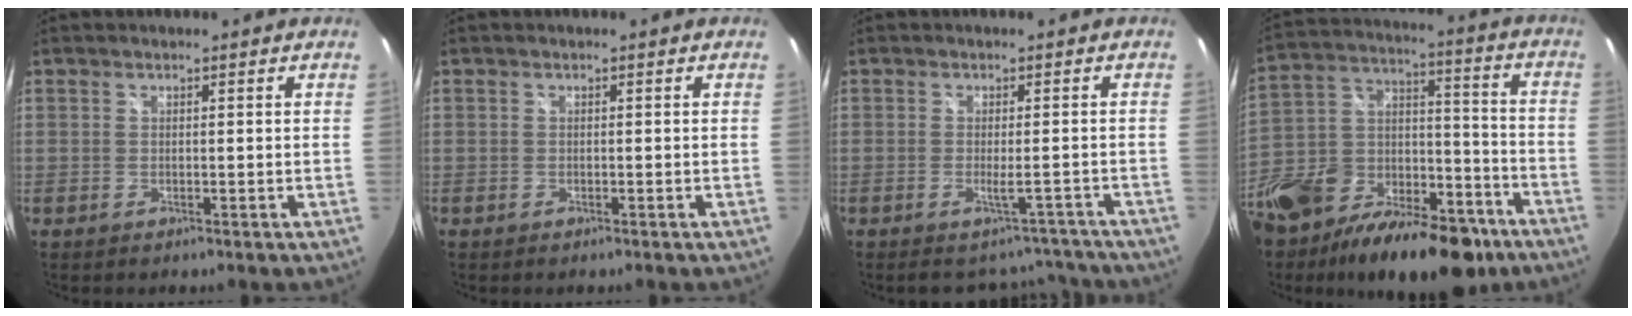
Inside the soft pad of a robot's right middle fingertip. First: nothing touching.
{"total": 0.5, "force": [-0.4, 0.3, 0.1], "torque": [-0.003, -0.003, -0.009]}
{"total": 6.8, "force": [-6.6, 1.5, 1.1], "torque": [-0.003, 0.012, -0.075]}
{"total": 28.3, "force": [-15.8, 16.1, 17.0], "torque": [-0.353, 0.009, -0.238]}